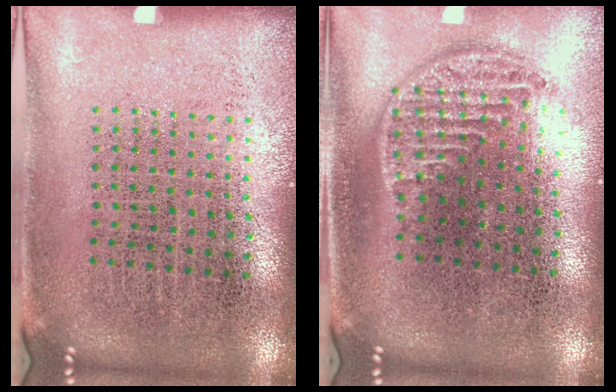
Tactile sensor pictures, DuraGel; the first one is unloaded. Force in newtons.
{"total": 1.4, "press": 1.2, "slide": 0.7}